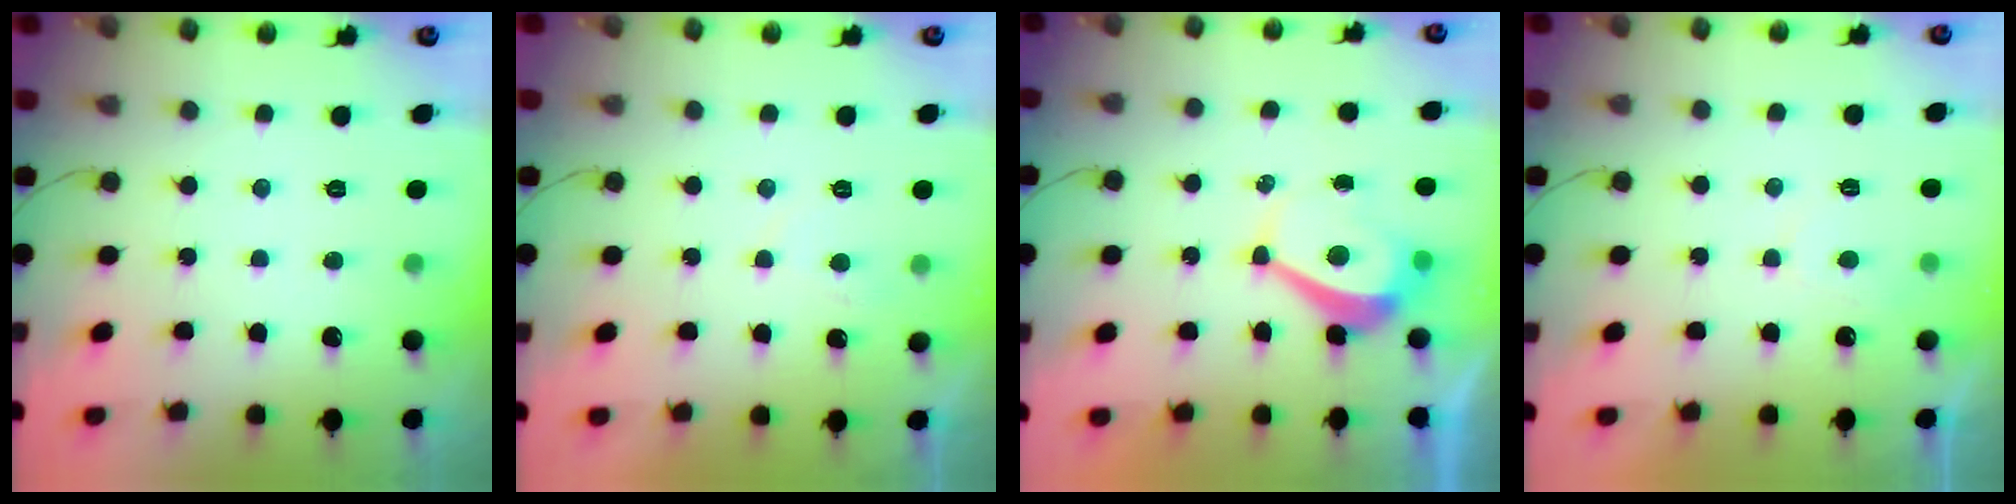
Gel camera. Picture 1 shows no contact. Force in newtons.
{"total": 1.2, "press": 1.0, "slide": 0.6}
{"total": 4.3, "press": 4.3, "slide": 0.8}
{"total": 1.8, "press": 1.7, "slide": 0.6}